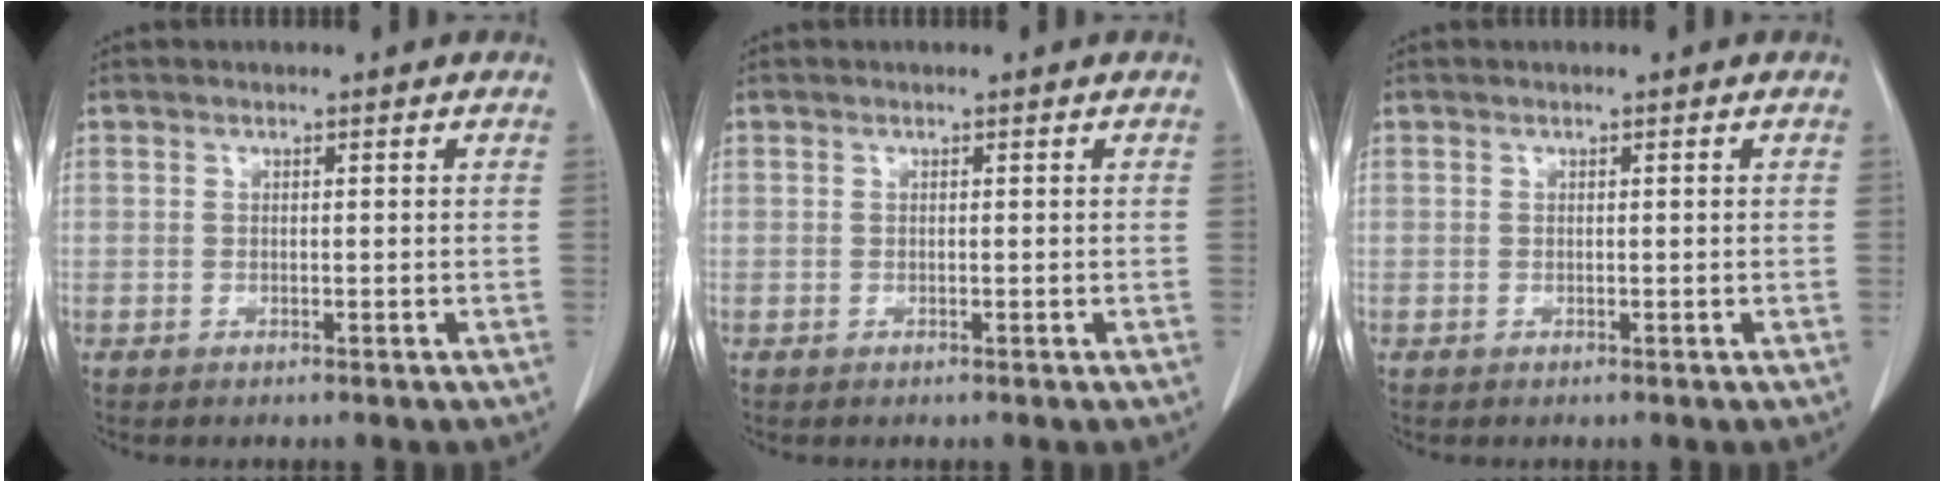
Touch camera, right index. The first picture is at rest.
{"total": 0.0}
{"total": 0.0}